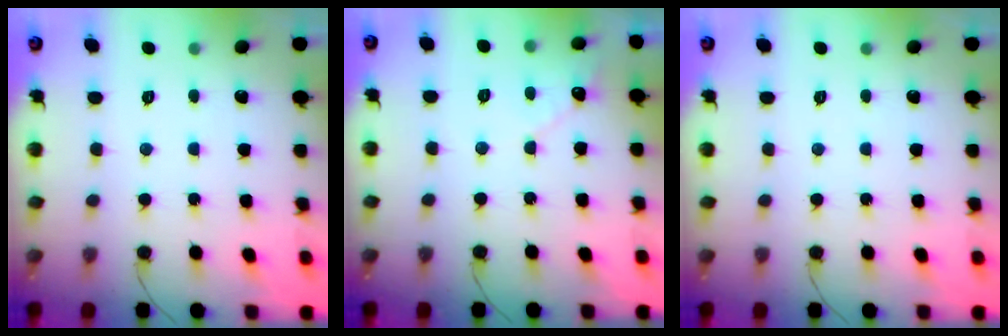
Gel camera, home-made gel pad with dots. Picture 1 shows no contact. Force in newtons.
{"total": 4.3, "press": 4.3, "slide": 0.2}
{"total": 0.0}